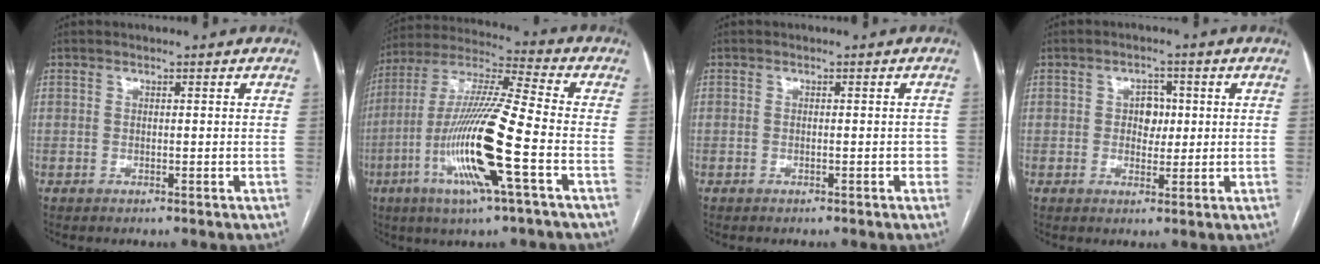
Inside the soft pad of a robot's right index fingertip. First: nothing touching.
{"total": 17.5, "force": [-5.7, 0.2, 16.6], "torque": [-0.334, -0.014, -0.112]}
{"total": 1.4, "force": [-0.5, 0.6, 1.2], "torque": [-0.008, 0.004, -0.005]}
{"total": 3.4, "force": [0.4, 2.5, 2.3], "torque": [-0.029, 0.009, 0.009]}